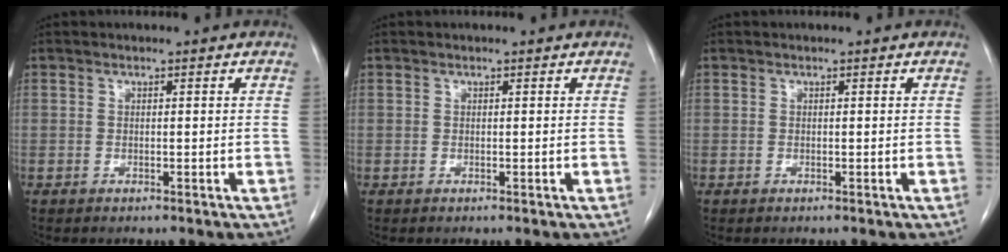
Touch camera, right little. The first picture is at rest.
{"total": 0.0}
{"total": 0.0}